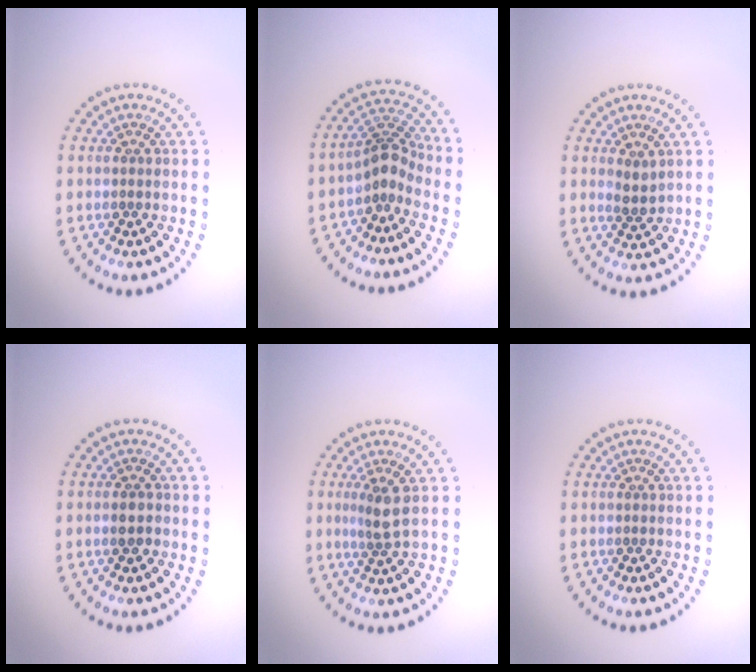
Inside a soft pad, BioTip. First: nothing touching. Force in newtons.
{"total": 2.9, "press": 2.1, "slide": 2.0}
{"total": 1.6, "press": 1.2, "slide": 1.0}
{"total": 1.5, "press": 1.4, "slide": 0.4}
{"total": 2.0, "press": 1.6, "slide": 1.2}
{"total": 0.0}